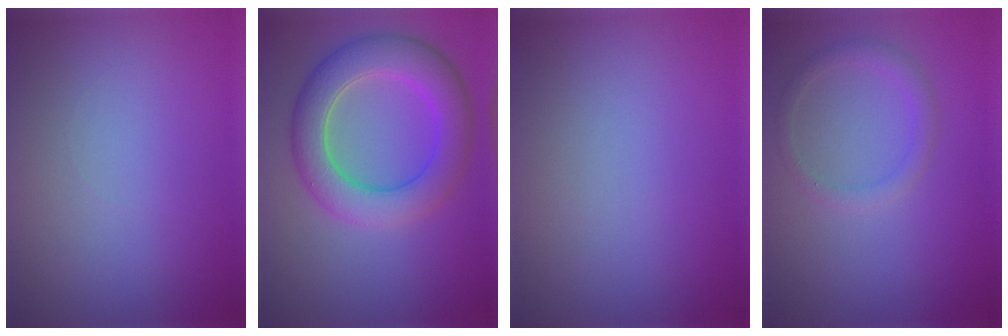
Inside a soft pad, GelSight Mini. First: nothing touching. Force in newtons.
{"total": 6.8, "press": 6.8, "slide": 0.5}
{"total": 0.0}
{"total": 1.7, "press": 1.7, "slide": 0.2}